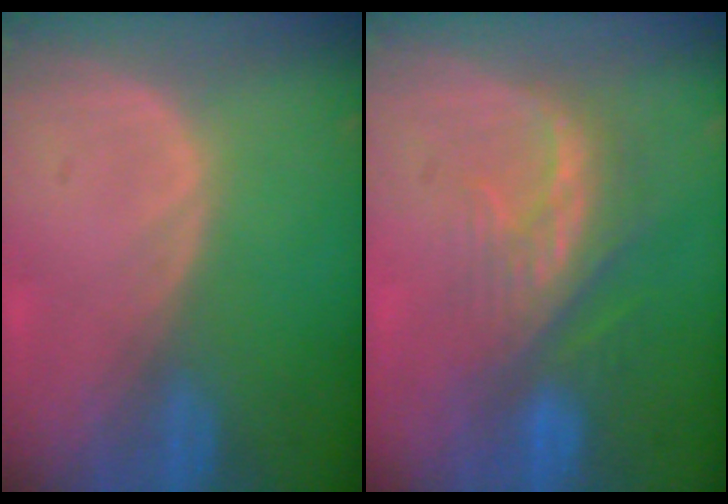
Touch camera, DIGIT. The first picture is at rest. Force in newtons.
{"total": 8.0, "press": 7.3, "slide": 3.4}